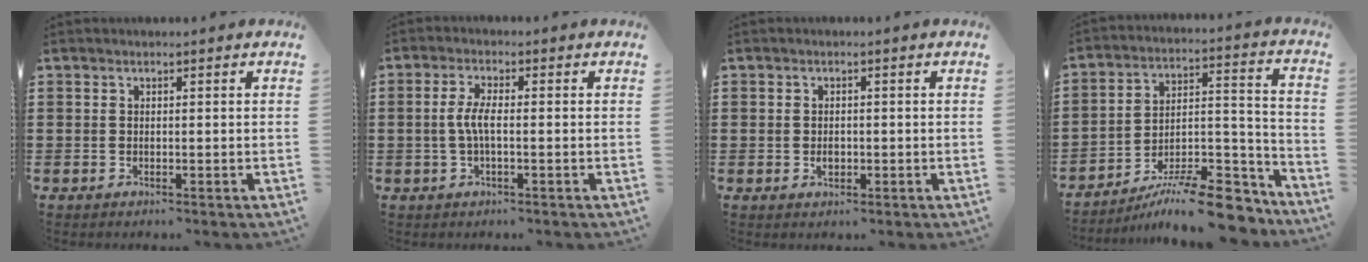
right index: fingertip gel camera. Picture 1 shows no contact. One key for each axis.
{"total": 3.6, "fx": -0.6, "fy": 0.9, "fz": 3.5, "tx": -0.086, "ty": -0.006, "tz": -0.020}
{"total": 1.3, "fx": -0.3, "fy": 1.0, "fz": 0.8, "tx": -0.016, "ty": 0.004, "tz": -0.006}
{"total": 13.0, "fx": -10.7, "fy": 2.8, "fz": 6.9, "tx": -0.081, "ty": 0.050, "tz": -0.189}